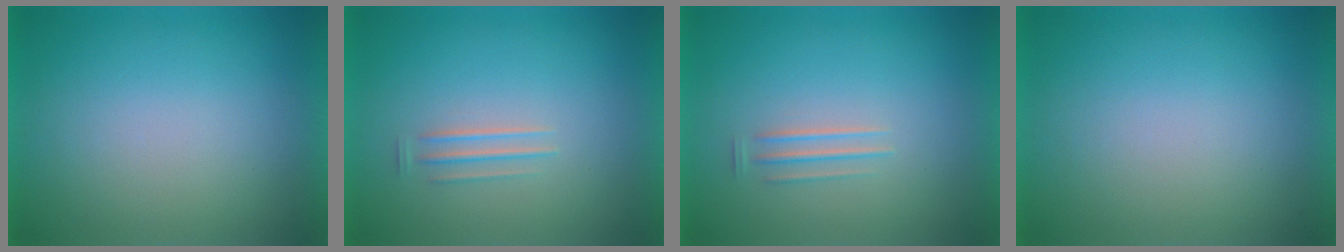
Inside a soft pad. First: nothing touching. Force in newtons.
{"total": 1.7}
{"total": 1.5}
{"total": 0.0}